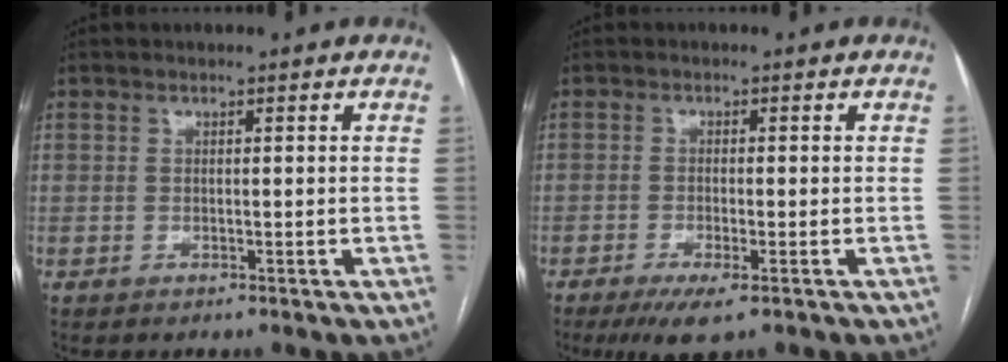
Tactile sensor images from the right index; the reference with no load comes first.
{"total": 4.8, "force": [-2.8, 0.8, 3.9], "torque": [-0.072, -0.012, -0.045]}